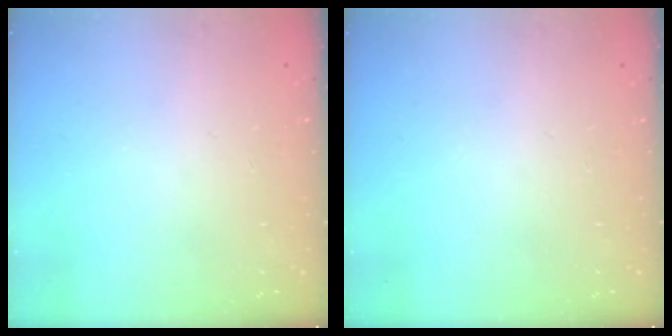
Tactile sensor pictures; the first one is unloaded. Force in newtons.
{"total": 0.0}